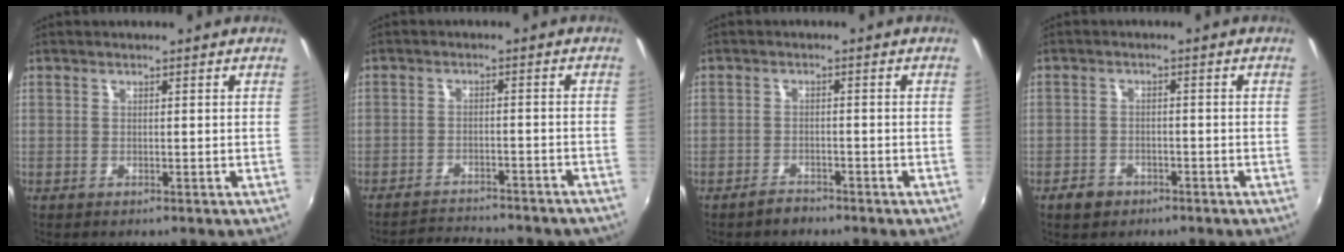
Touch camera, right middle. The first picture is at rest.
{"total": 12.3, "force": [-11.2, 2.5, 4.4], "torque": [-0.092, -0.006, -0.144]}
{"total": 2.3, "force": [-2.1, 0.8, 0.5], "torque": [-0.018, 0.003, -0.035]}
{"total": 3.9, "force": [-2.6, 2.6, 1.2], "torque": [-0.038, 0.004, -0.042]}